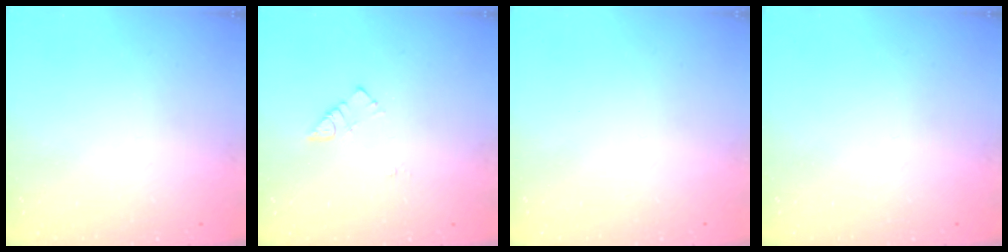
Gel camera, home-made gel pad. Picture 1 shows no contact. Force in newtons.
{"total": 4.1, "press": 4.0, "slide": 0.7}
{"total": 1.5, "press": 1.5, "slide": 0.1}
{"total": 0.0}